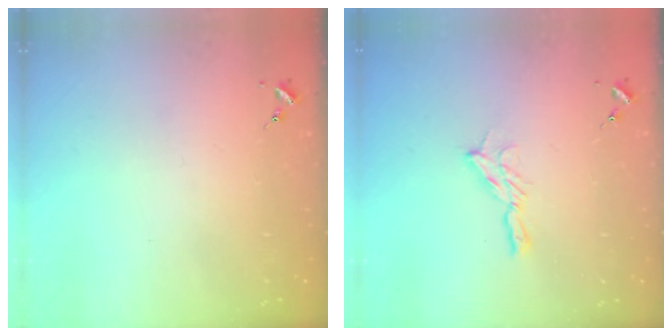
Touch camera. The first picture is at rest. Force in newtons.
{"total": 5.7, "press": 5.7, "slide": 0.4}